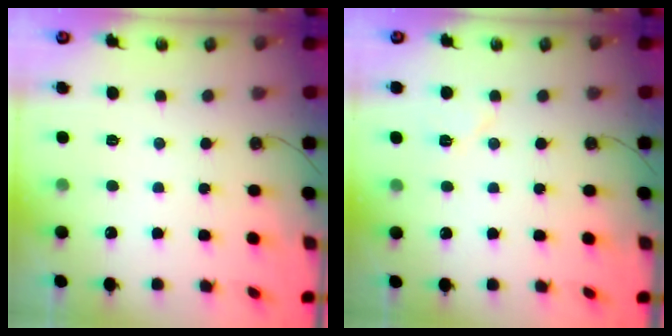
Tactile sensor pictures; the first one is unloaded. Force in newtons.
{"total": 6.6, "press": 6.4, "slide": 1.6}